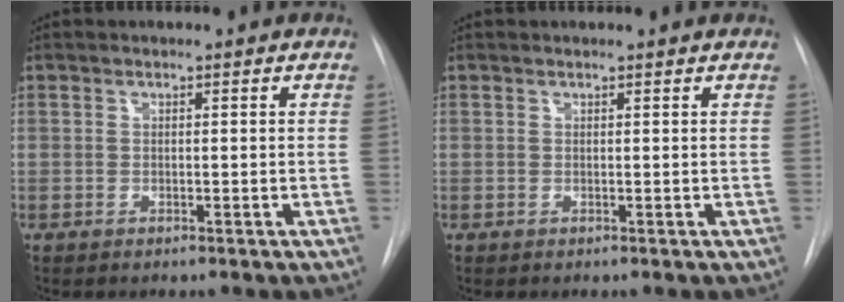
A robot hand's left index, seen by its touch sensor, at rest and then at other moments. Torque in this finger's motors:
{"motor_torque": [0.01, 0.03, -0.03, 0.02]}